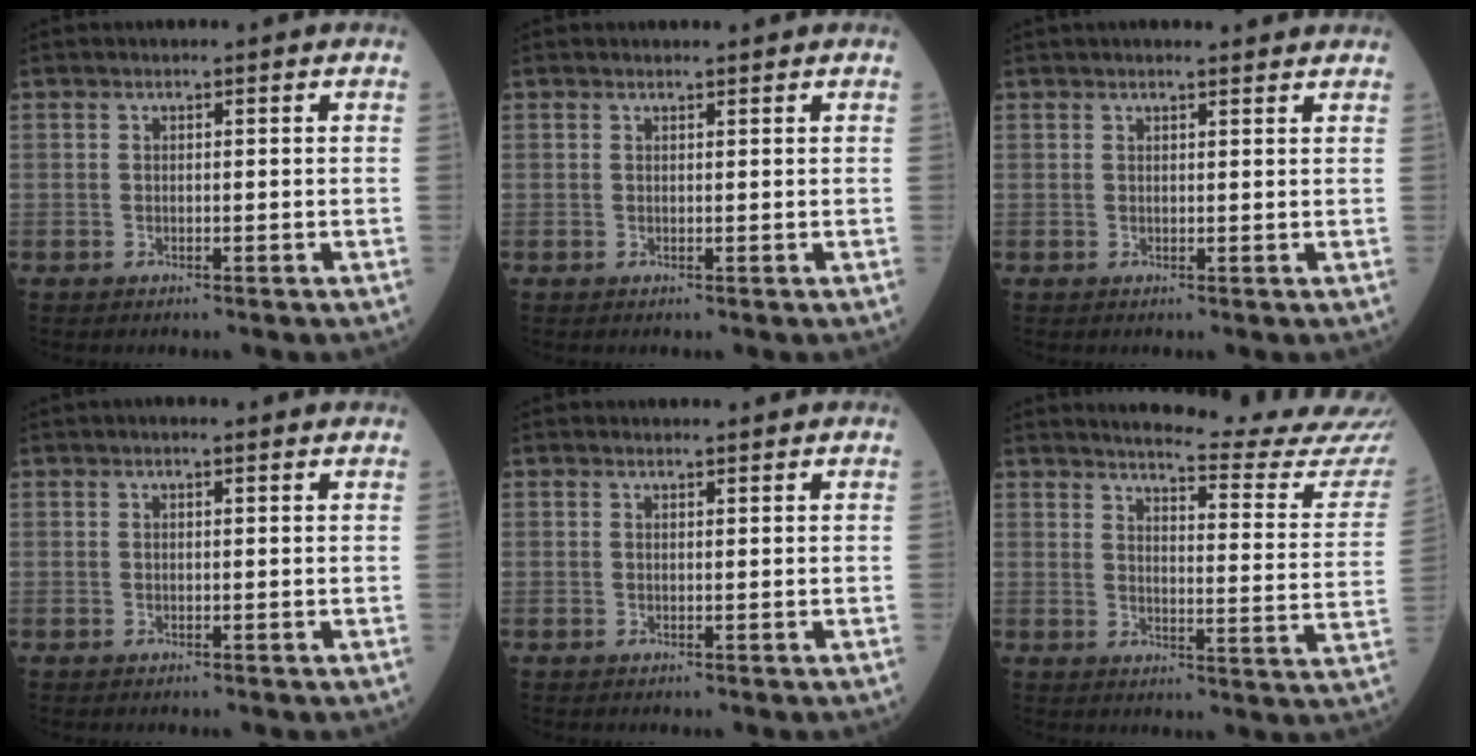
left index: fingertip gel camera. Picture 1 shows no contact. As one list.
[{"total": 1.6, "force": [1.6, 0.0, 0.3], "torque": [-0.008, 0.008, 0.024]}, {"total": 5.4, "force": [4.9, 0.6, 2.1], "torque": [-0.026, 0.021, 0.055]}, {"total": 2.8, "force": [2.3, 0.3, 1.5], "torque": [-0.021, 0.021, 0.030]}, {"total": 2.2, "force": [2.2, 0.2, 0.4], "torque": [-0.011, 0.008, 0.030]}, {"total": 20.2, "force": [19.3, -1.1, 5.9], "torque": [-0.086, -0.124, 0.219]}]